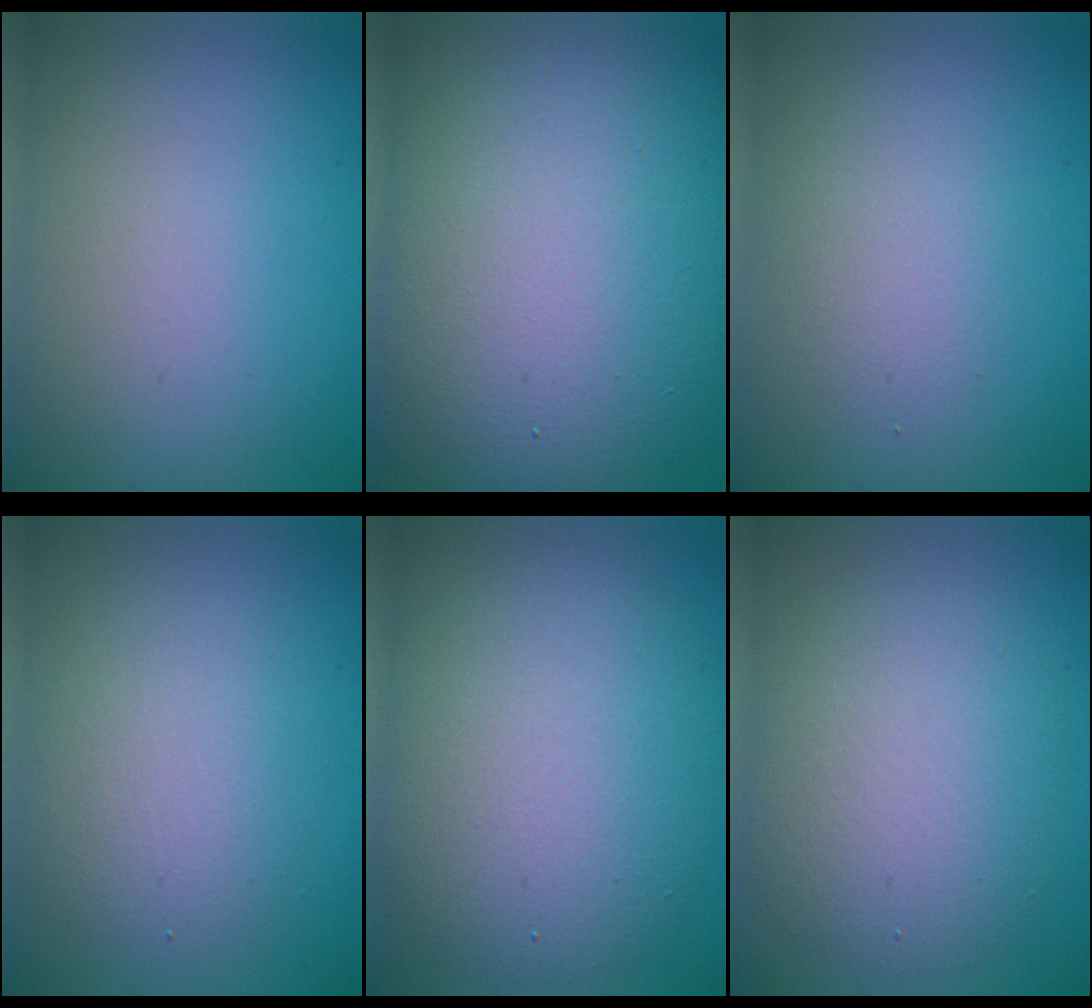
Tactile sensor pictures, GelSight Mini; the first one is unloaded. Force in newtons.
{"total": 15.8, "press": 15.8, "slide": 1.0}
{"total": 1.9, "press": 1.9, "slide": 0.0}
{"total": 3.5, "press": 3.5, "slide": 0.2}
{"total": 8.3, "press": 8.3, "slide": 0.7}
{"total": 5.7, "press": 5.7, "slide": 0.6}